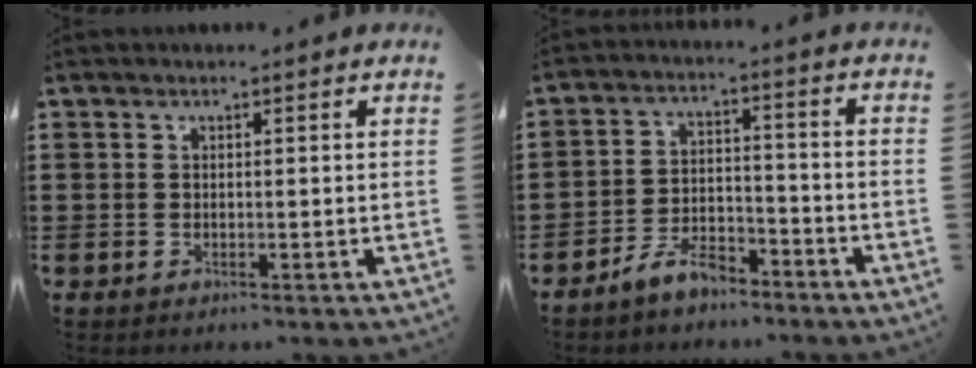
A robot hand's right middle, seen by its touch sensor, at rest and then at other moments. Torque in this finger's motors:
{"motor_torque": [2.14, 0.00, 0.09, 0.09]}